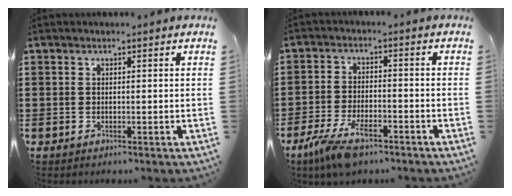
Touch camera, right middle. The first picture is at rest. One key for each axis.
{"total": 6.7, "fx": -4.3, "fy": 2.4, "fz": 4.5, "tx": -0.106, "ty": -0.007, "tz": -0.082}